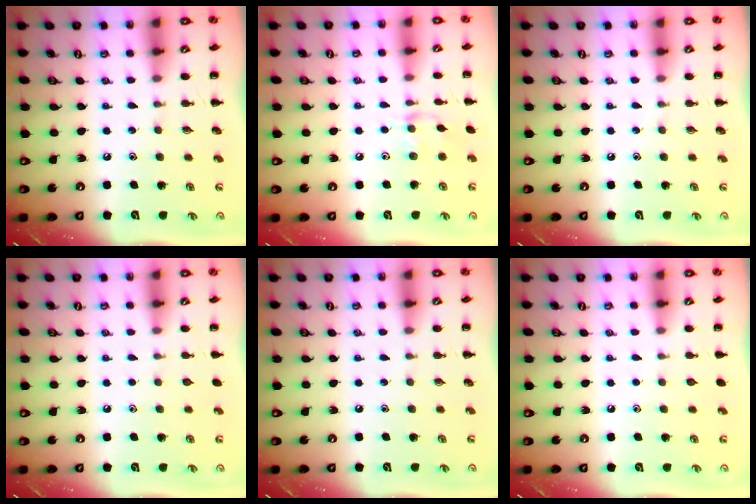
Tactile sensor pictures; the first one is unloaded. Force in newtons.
{"total": 6.7, "press": 6.6, "slide": 1.5}
{"total": 0.0}
{"total": 0.0}
{"total": 0.0}
{"total": 0.0}